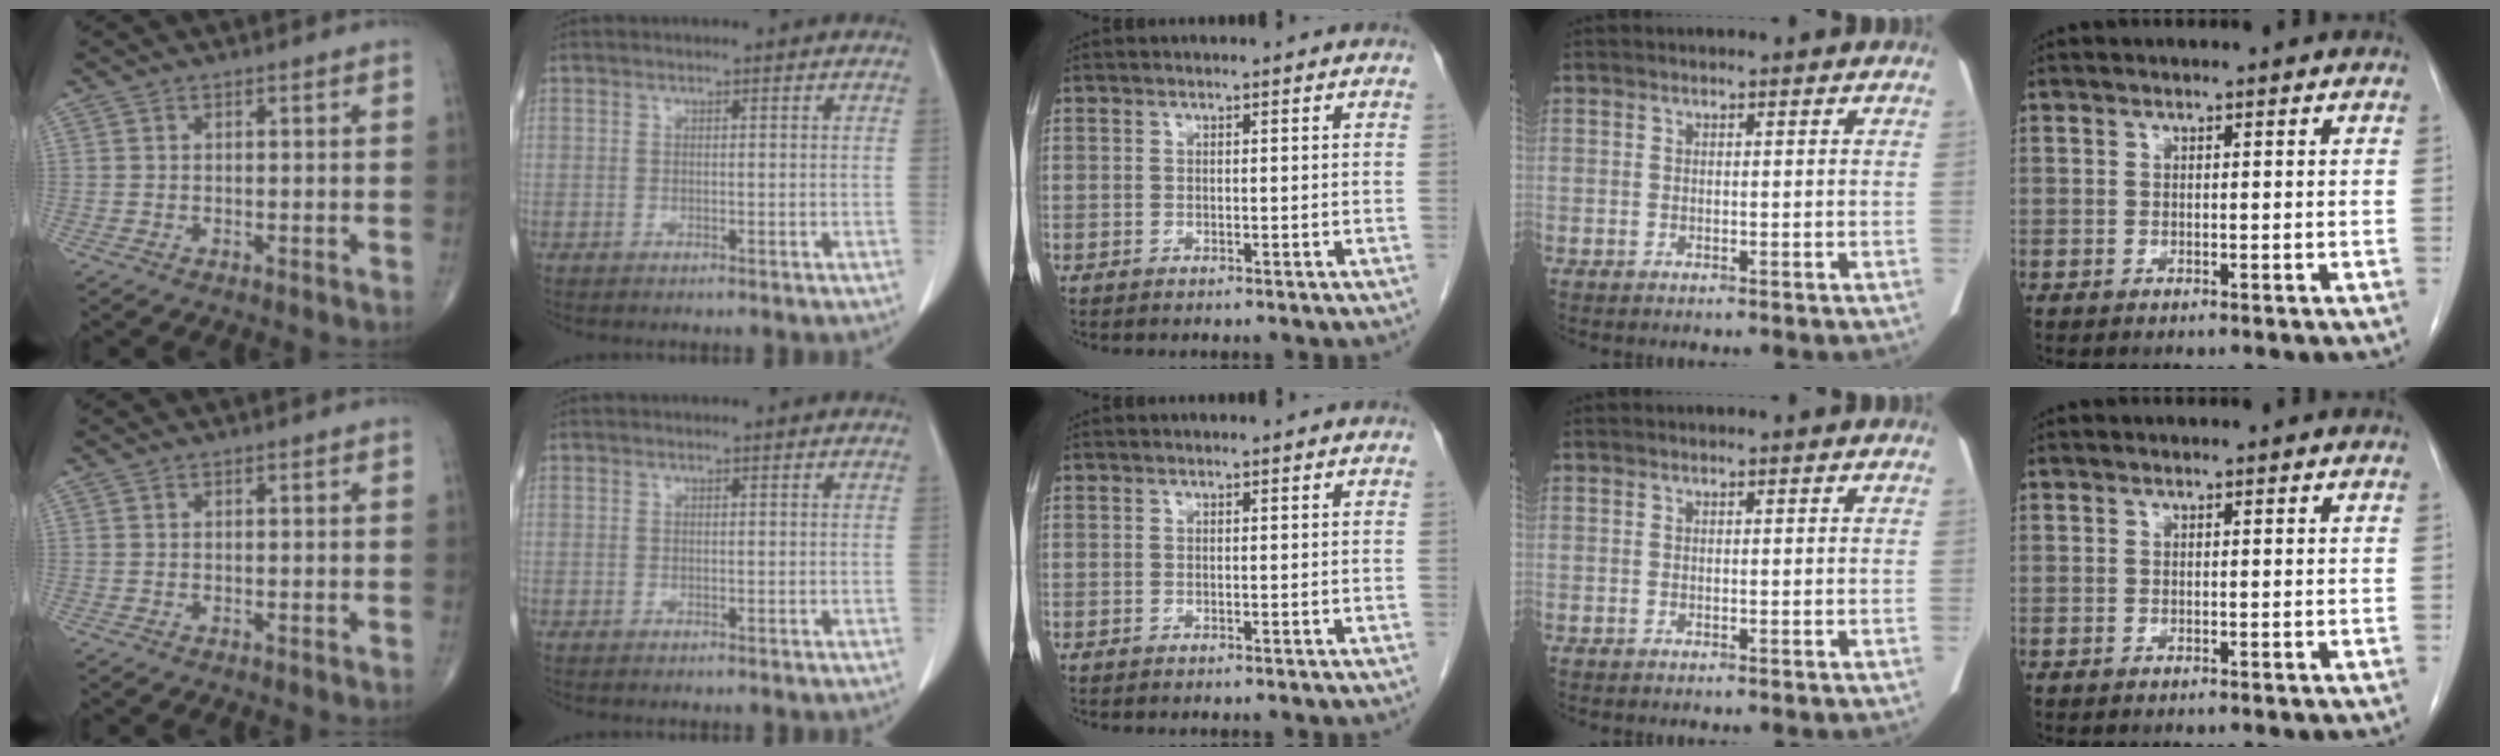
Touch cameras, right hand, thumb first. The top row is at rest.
{}